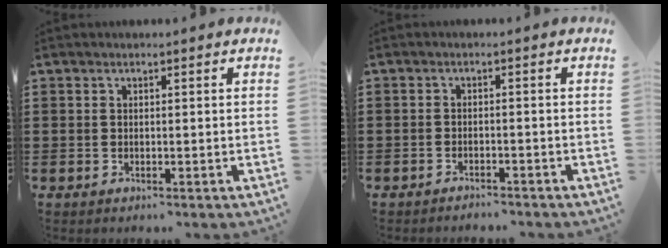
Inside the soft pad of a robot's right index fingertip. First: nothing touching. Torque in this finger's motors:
{"motor_torque": [-0.13, 0.22, -0.50, -0.20]}